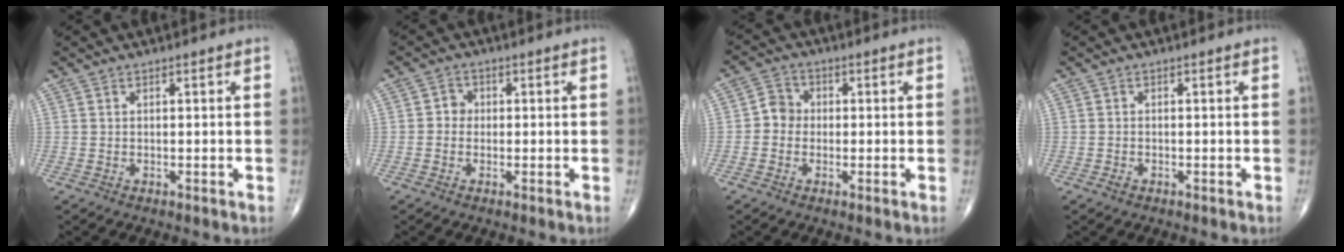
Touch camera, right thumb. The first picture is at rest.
{"total": 2.4, "force": [-0.2, 2.1, 1.0], "torque": [0.002, 0.008, -0.010]}
{"total": 4.0, "force": [-0.5, 3.6, 1.6], "torque": [-0.006, 0.012, -0.019]}
{"total": 0.9, "force": [-0.6, 0.6, 0.4], "torque": [-0.009, 0.002, -0.011]}